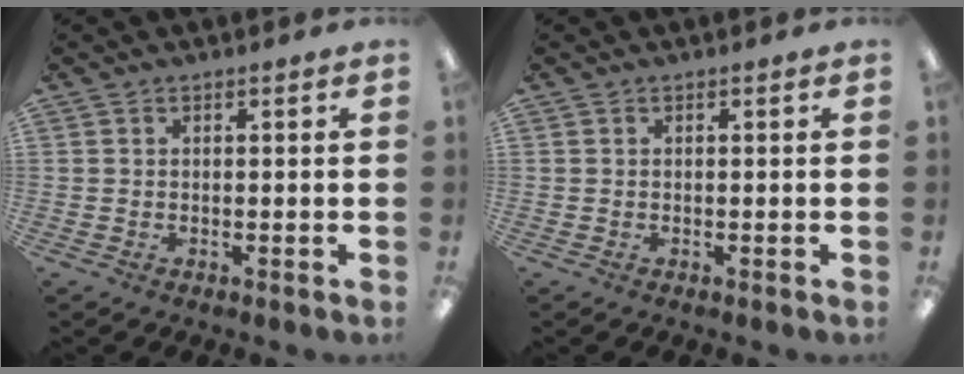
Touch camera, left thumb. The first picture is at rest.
{"total": 0.0}